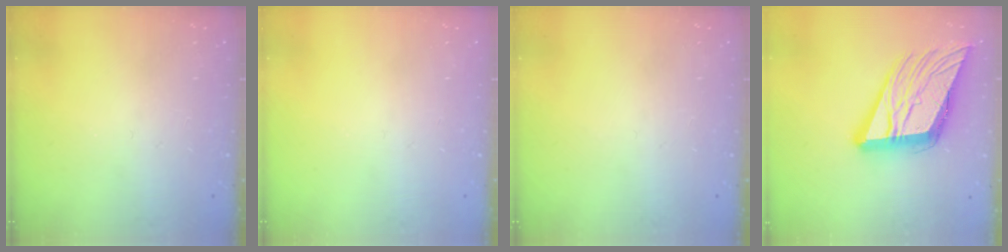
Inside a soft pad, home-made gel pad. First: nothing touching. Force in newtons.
{"total": 0.0}
{"total": 0.0}
{"total": 20.5, "press": 20.2, "slide": 3.3}